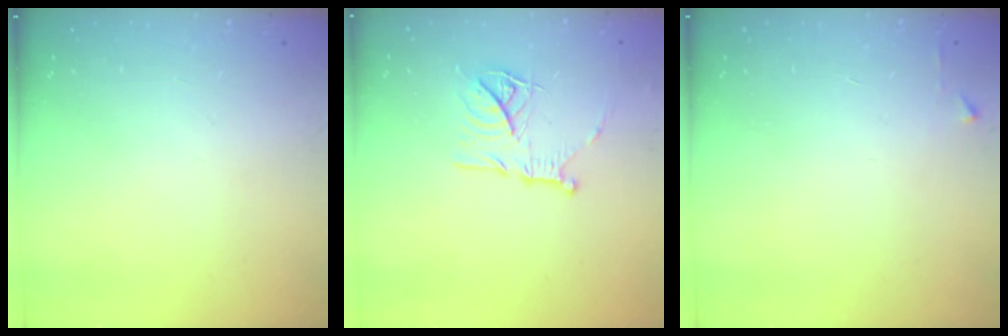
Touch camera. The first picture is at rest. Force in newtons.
{"total": 14.9, "press": 14.8, "slide": 1.4}
{"total": 2.4, "press": 2.4, "slide": 0.3}